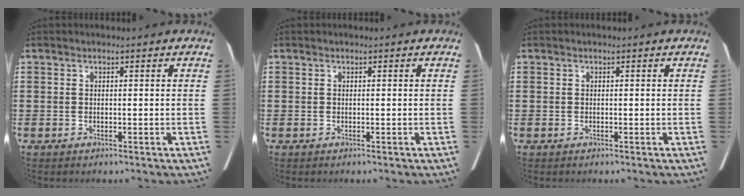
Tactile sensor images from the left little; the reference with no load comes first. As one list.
[{"total": 0.0}, {"total": 0.0}]